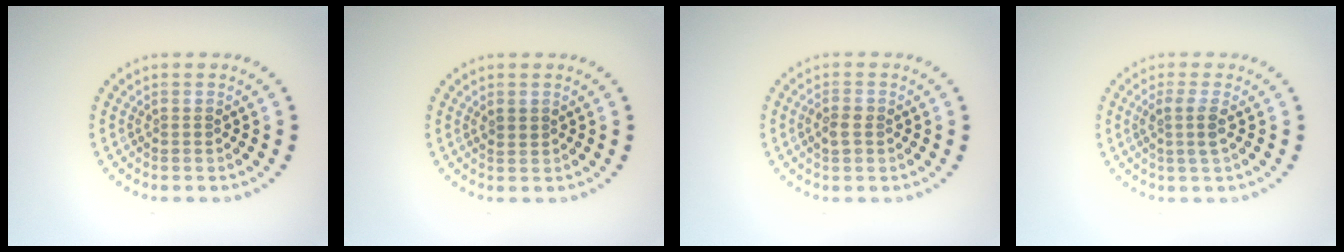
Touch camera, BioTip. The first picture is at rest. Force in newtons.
{"total": 1.1, "press": 1.0, "slide": 0.5}
{"total": 1.6, "press": 1.5, "slide": 0.3}
{"total": 2.0, "press": 1.6, "slide": 1.1}